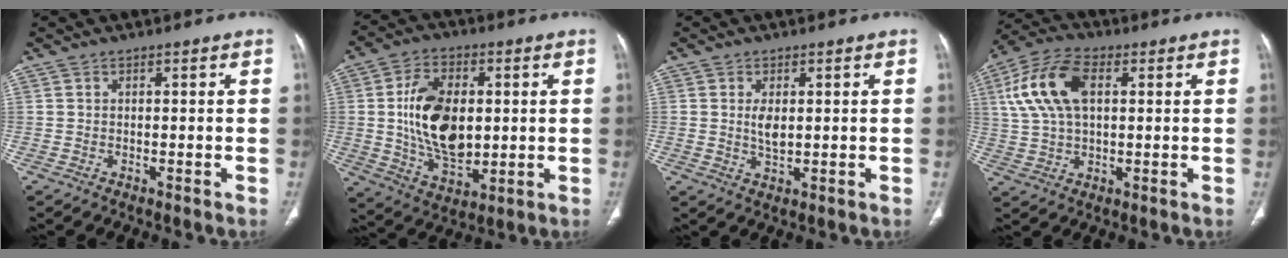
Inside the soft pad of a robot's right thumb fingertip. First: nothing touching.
{"total": 16.0, "force": [1.3, 9.8, 12.6], "torque": [-0.201, -0.009, 0.030]}
{"total": 3.3, "force": [0.5, 1.7, 2.8], "torque": [-0.051, -0.008, 0.014]}
{"total": 13.4, "force": [3.5, 7.5, 10.5], "torque": [-0.218, 0.017, 0.064]}